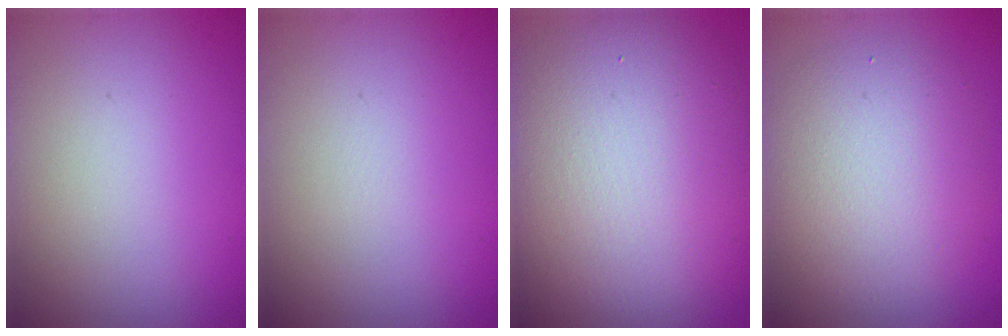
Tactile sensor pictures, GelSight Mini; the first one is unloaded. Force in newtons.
{"total": 0.0}
{"total": 12.9, "press": 12.9, "slide": 0.9}
{"total": 5.5, "press": 5.5, "slide": 0.2}